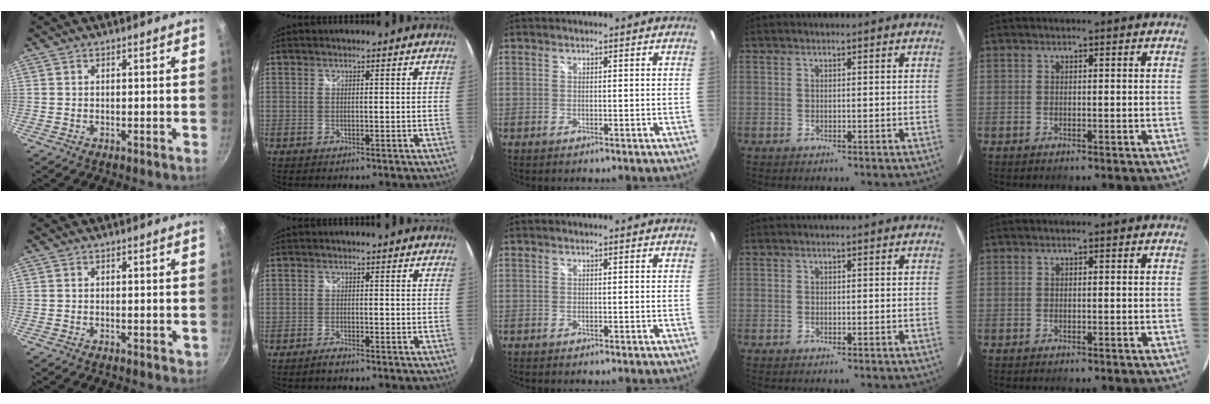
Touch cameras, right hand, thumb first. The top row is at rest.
{"thumb": {"total": 1.0, "force": [0.0, 0.5, 0.9], "torque": [-0.010, 0.001, -0.001]}, "index": {"total": 1.4, "force": [-1.3, 0.3, 0.5], "torque": [-0.016, -0.004, -0.029]}}